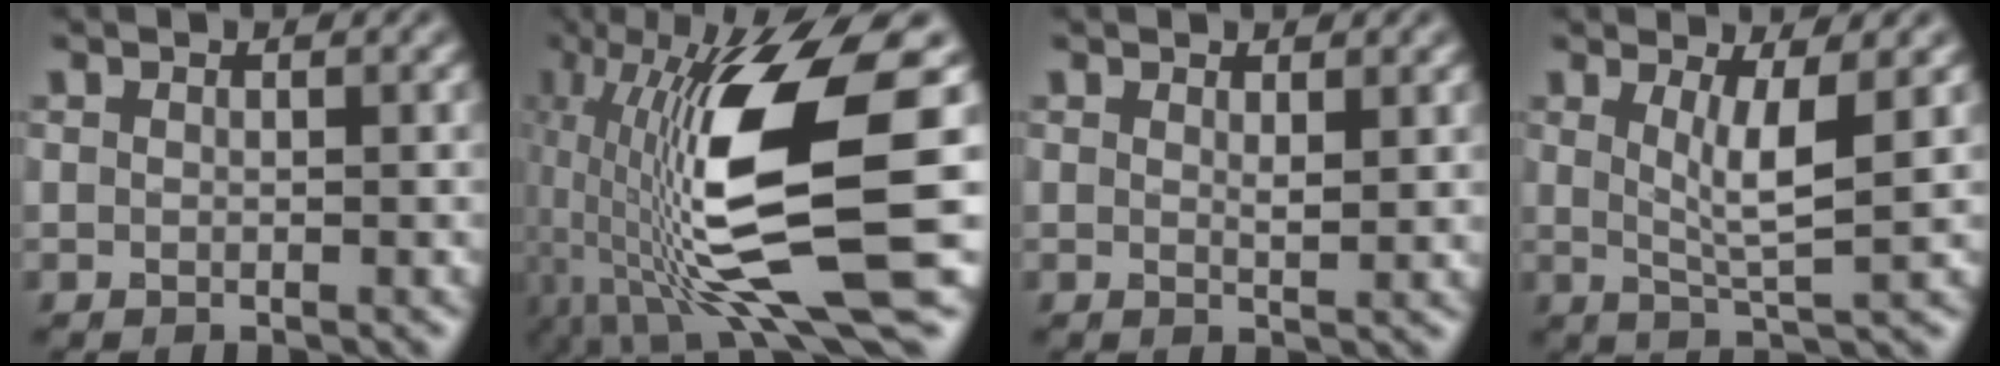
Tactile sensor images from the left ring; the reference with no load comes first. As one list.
[{"total": 14.9, "force": [-1.4, 4.0, 14.3], "torque": [-0.277, -0.002, -0.020]}, {"total": 1.1, "force": [0.7, 0.2, 0.9], "torque": [-0.016, -0.004, 0.012]}, {"total": 4.0, "force": [1.0, 0.8, 3.8], "torque": [-0.068, -0.009, 0.020]}]